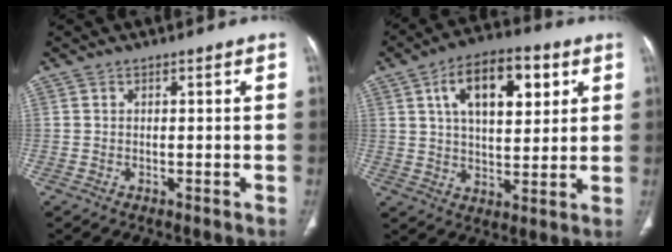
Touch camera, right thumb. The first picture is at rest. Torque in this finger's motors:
{"motor_torque": [0.70, 4.31, 1.19, 0.07, 0.12]}